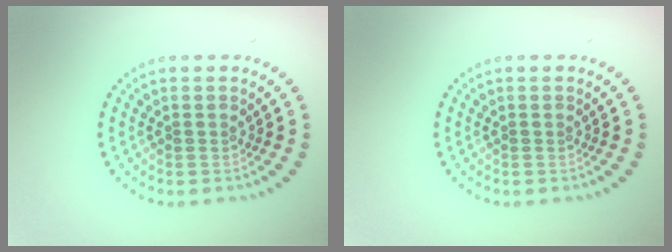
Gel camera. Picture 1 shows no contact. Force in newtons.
{"total": 0.0}